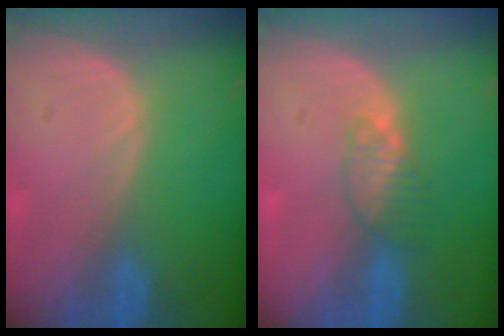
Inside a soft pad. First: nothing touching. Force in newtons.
{"total": 3.3, "press": 3.1, "slide": 1.1}